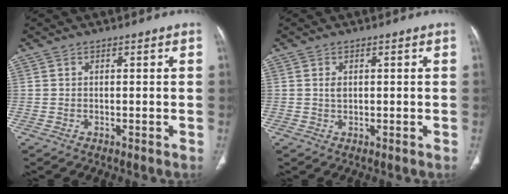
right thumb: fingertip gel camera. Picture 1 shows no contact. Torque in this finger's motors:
{"motor_torque": [0.72, 0.38, 0.27, -0.71, -0.02]}